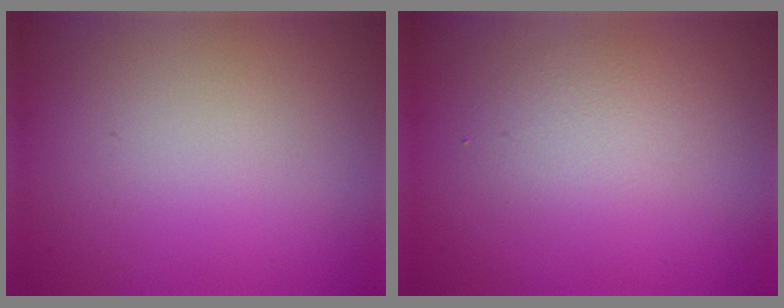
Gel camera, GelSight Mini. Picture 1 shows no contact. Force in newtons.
{"total": 2.2, "press": 2.2, "slide": 0.1}